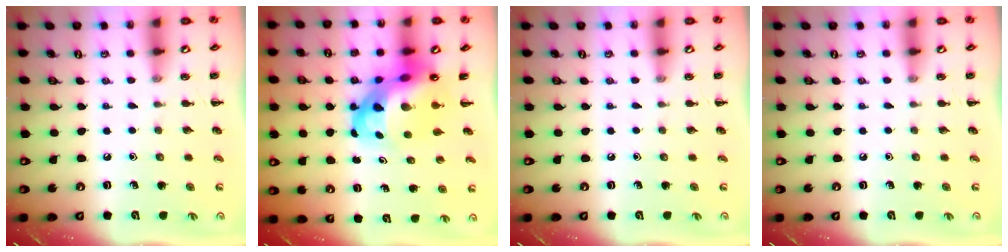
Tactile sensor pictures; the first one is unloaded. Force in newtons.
{"total": 9.5, "press": 9.1, "slide": 2.7}
{"total": 0.0}
{"total": 0.0}